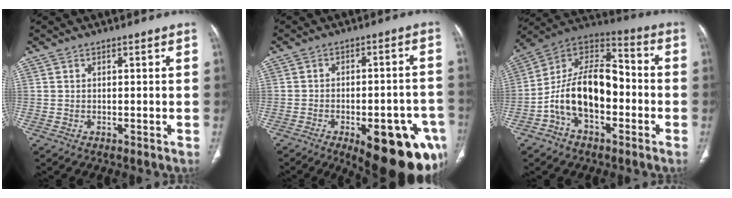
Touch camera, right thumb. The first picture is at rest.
{"total": 21.3, "force": [-9.6, 8.4, 17.0], "torque": [-0.149, 0.032, -0.113]}
{"total": 17.1, "force": [-3.9, 10.1, 13.2], "torque": [-0.214, 0.056, -0.073]}